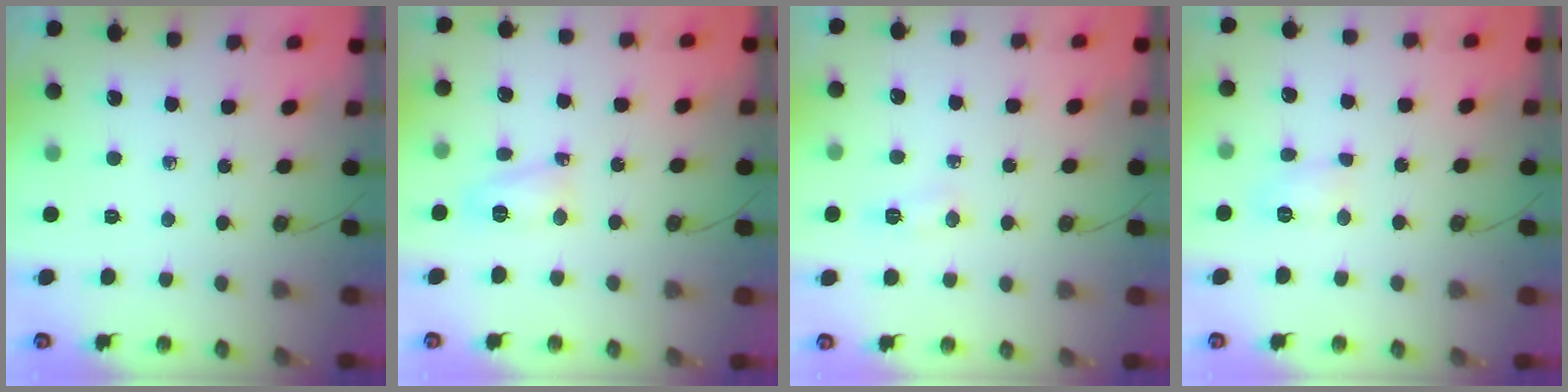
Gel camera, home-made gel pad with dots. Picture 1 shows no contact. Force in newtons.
{"total": 8.9, "press": 5.8, "slide": 6.8}
{"total": 5.7, "press": 5.7, "slide": 0.8}
{"total": 4.4, "press": 4.4, "slide": 0.4}